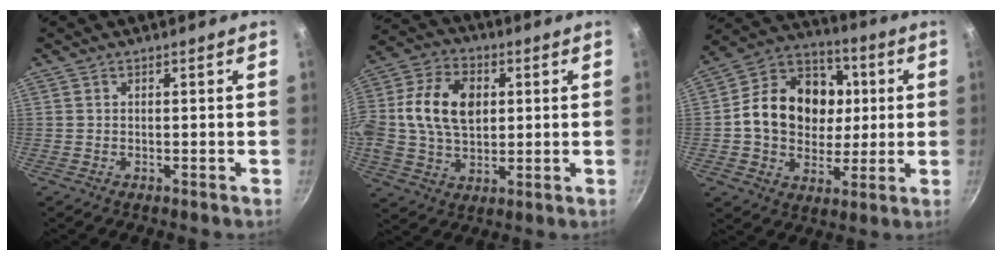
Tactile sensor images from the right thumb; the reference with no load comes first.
{"total": 16.1, "force": [2.3, 11.0, 11.5], "torque": [-0.201, 0.015, 0.030]}
{"total": 19.1, "force": [1.6, 15.4, 11.1], "torque": [-0.157, 0.022, 0.019]}